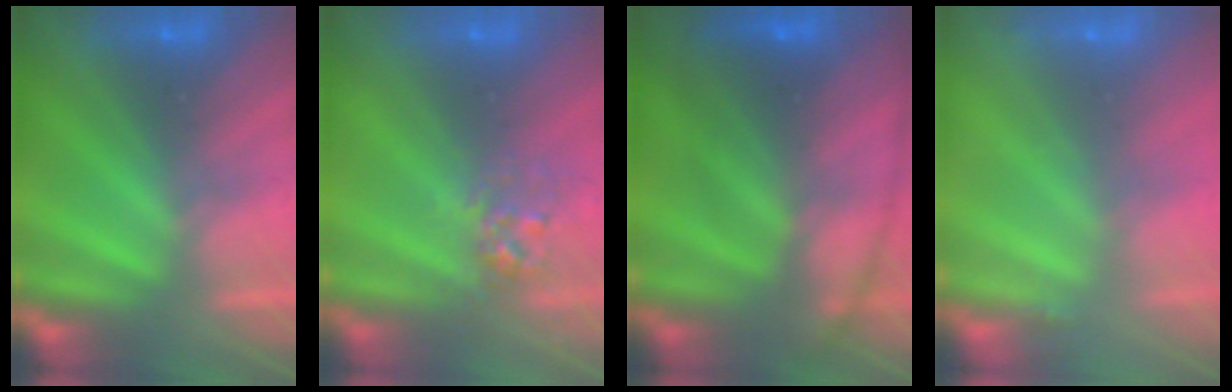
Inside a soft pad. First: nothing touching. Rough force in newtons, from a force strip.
{"total": 2.8}
{"total": 7.2}
{"total": 2.2}